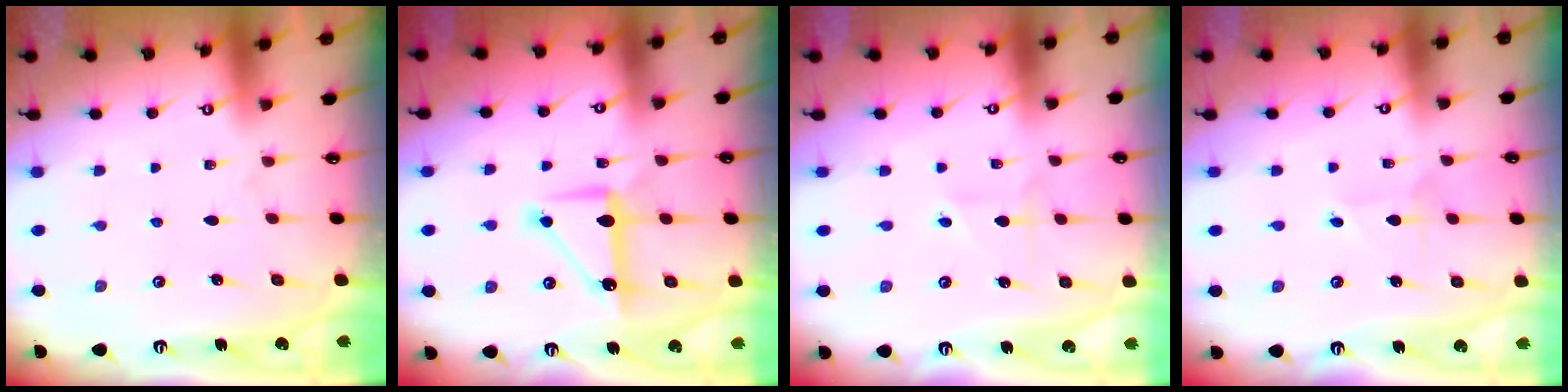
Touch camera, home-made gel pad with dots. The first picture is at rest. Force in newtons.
{"total": 10.2, "press": 10.2, "slide": 0.8}
{"total": 2.4, "press": 2.2, "slide": 0.9}
{"total": 2.8, "press": 2.7, "slide": 0.3}